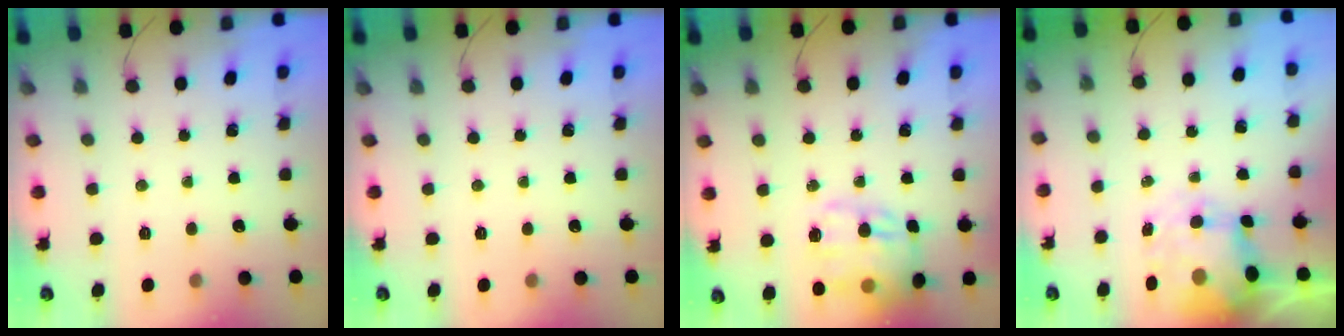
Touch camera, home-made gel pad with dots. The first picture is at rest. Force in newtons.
{"total": 0.0}
{"total": 16.4, "press": 16.2, "slide": 2.6}
{"total": 7.2, "press": 7.0, "slide": 1.7}